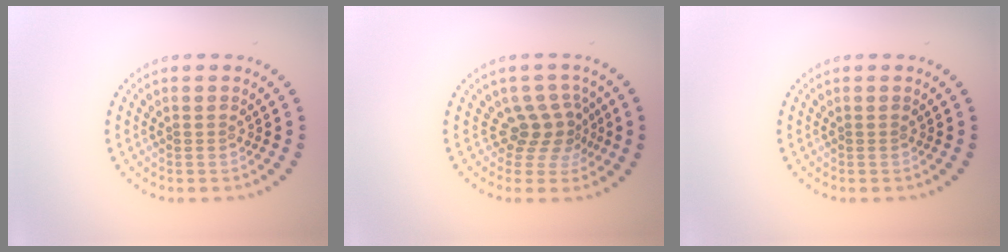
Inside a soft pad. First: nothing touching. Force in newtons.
{"total": 2.8, "press": 2.0, "slide": 1.9}
{"total": 0.0}